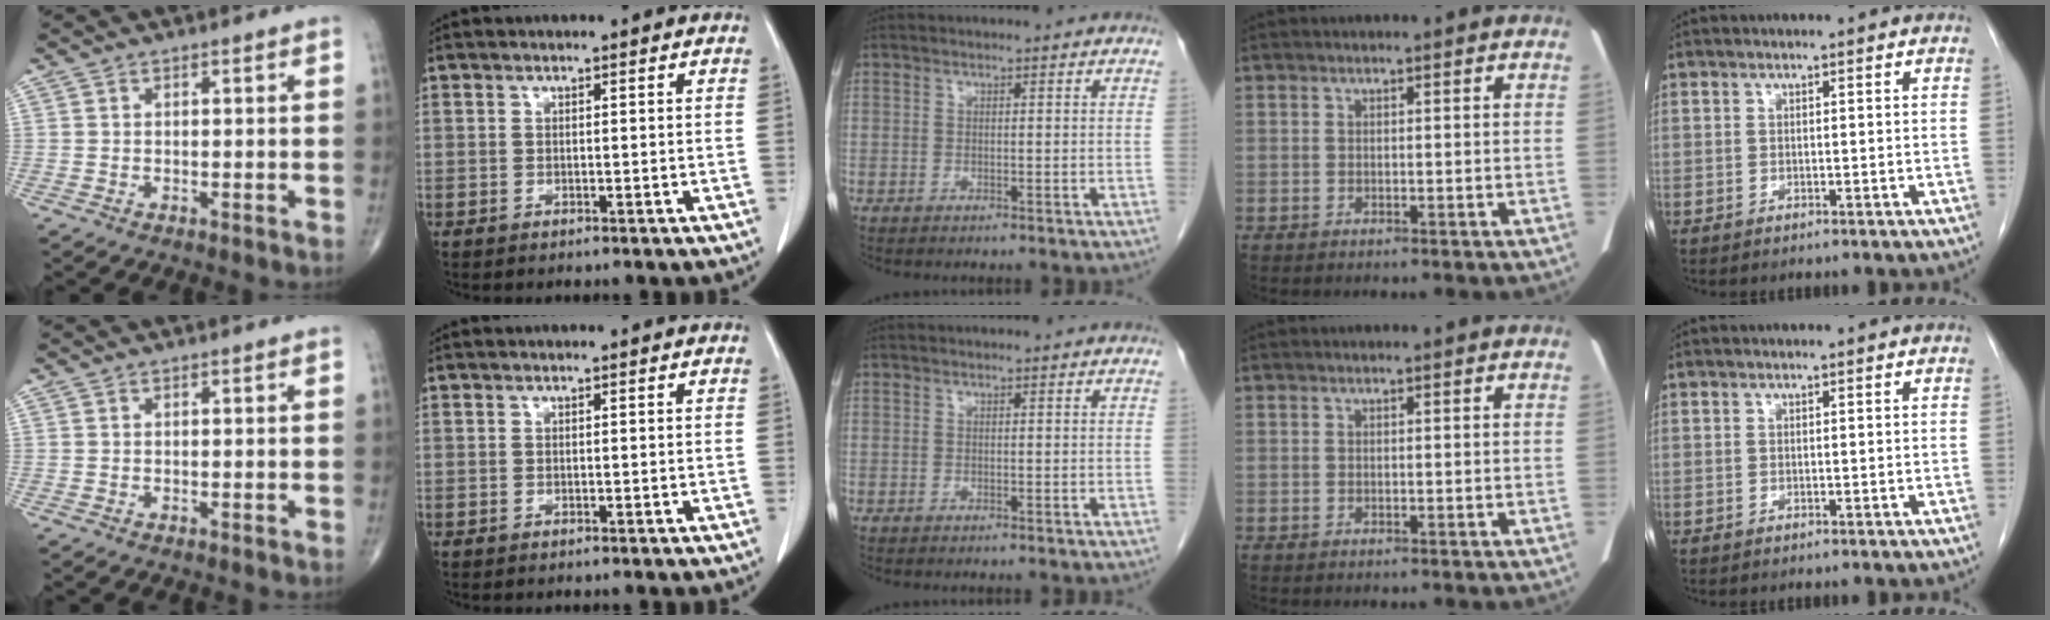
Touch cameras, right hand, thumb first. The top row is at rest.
{}